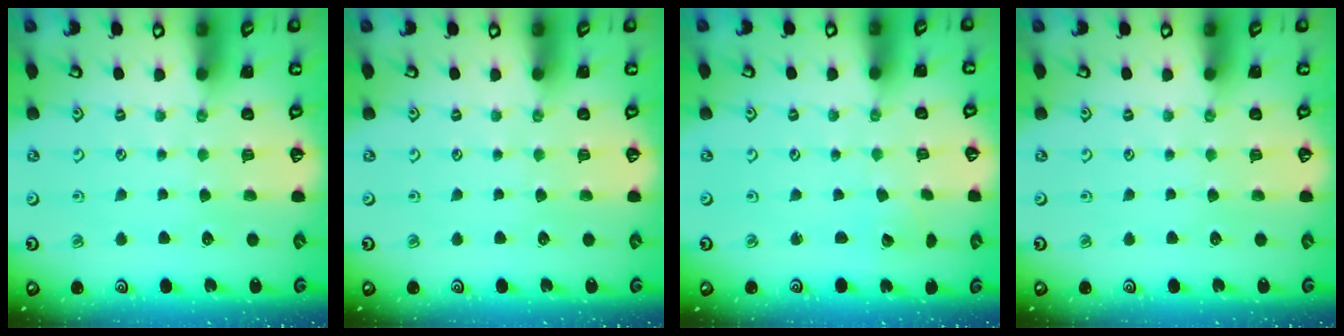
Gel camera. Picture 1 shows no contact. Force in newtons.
{"total": 0.0}
{"total": 1.7, "press": 1.7, "slide": 0.1}
{"total": 0.0}